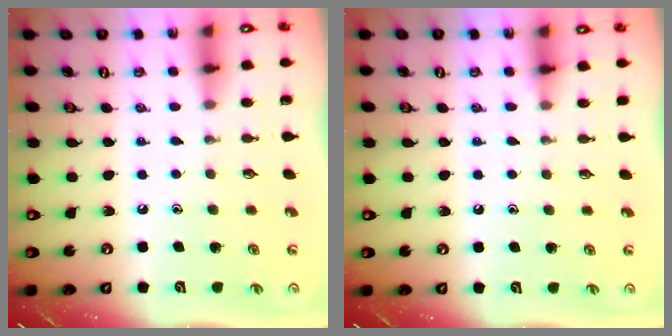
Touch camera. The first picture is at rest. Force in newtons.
{"total": 4.0, "press": 4.0, "slide": 0.4}